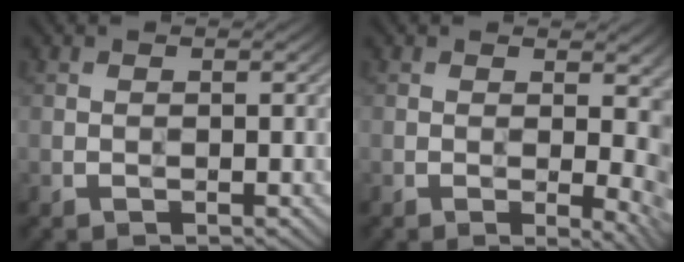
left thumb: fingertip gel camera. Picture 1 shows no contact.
{"total": 7.5, "force": [0.0, 2.8, 6.9], "torque": [-0.080, -0.002, 0.002]}